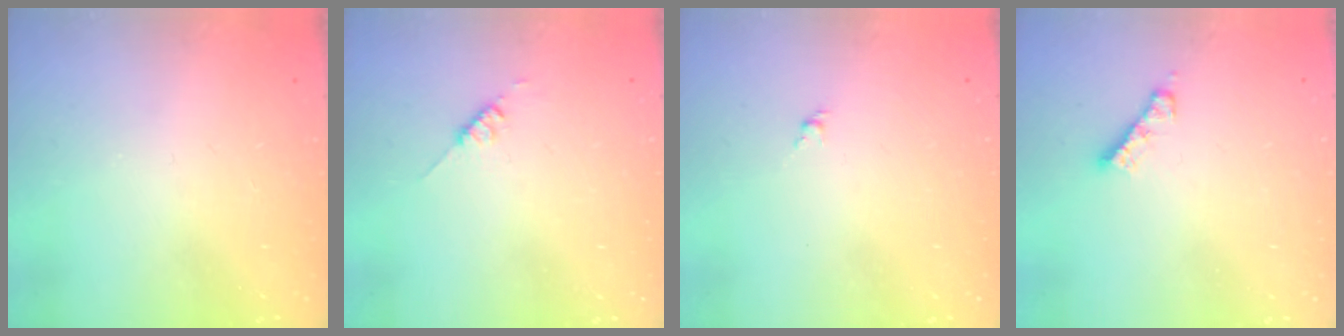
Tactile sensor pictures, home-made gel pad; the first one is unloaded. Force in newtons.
{"total": 2.6, "press": 2.6, "slide": 0.3}
{"total": 1.6, "press": 1.5, "slide": 0.6}
{"total": 4.0, "press": 4.0, "slide": 0.2}